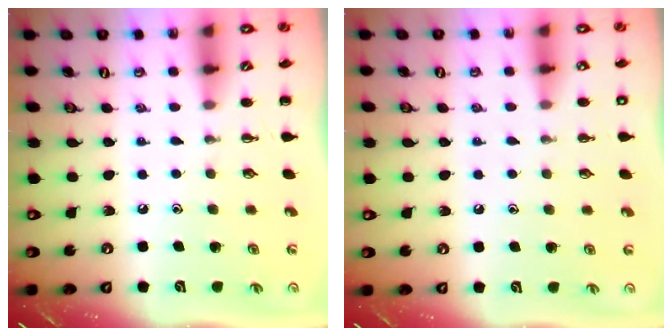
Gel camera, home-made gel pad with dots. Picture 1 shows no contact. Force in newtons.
{"total": 1.4, "press": 1.4, "slide": 0.1}